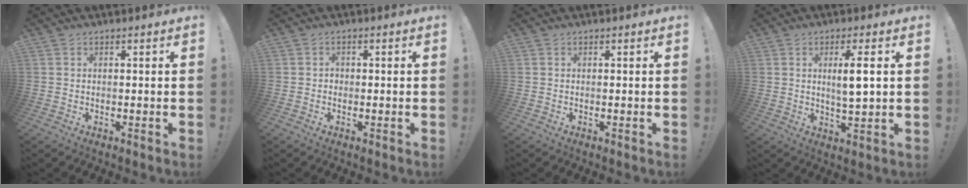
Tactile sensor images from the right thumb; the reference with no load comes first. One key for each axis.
{"total": 1.3, "fx": -0.5, "fy": 1.1, "fz": 0.5, "tx": -0.015, "ty": 0.008, "tz": -0.009}
{"total": 0.0}
{"total": 6.2, "fx": 1.7, "fy": 0.9, "fz": 5.9, "tx": -0.091, "ty": -0.009, "tz": 0.020}